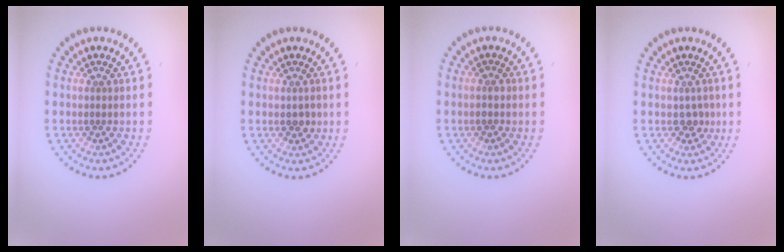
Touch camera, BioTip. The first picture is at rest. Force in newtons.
{"total": 1.1, "press": 1.1, "slide": 0.1}
{"total": 1.1, "press": 1.0, "slide": 0.3}
{"total": 1.1, "press": 1.0, "slide": 0.4}